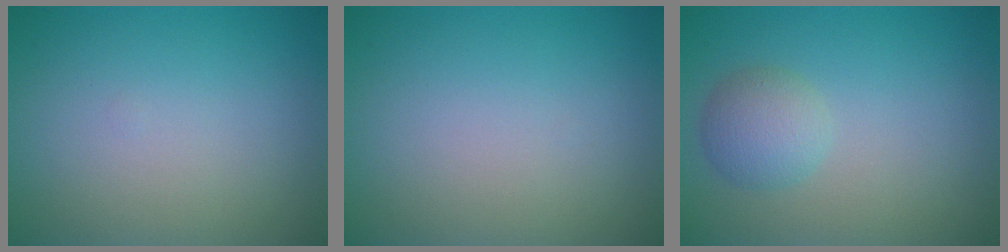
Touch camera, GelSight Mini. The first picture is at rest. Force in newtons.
{"total": 0.0}
{"total": 2.7, "press": 2.7, "slide": 0.1}